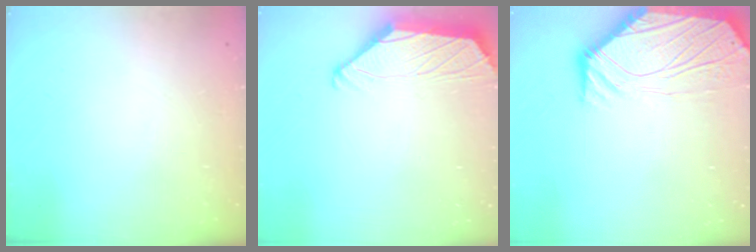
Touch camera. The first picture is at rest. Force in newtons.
{"total": 2.1, "press": 2.0, "slide": 0.8}
{"total": 10.5, "press": 10.4, "slide": 1.4}